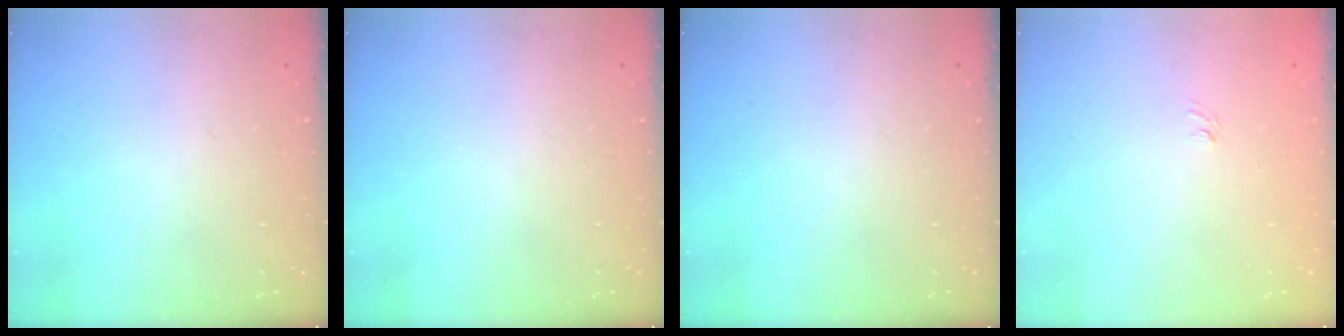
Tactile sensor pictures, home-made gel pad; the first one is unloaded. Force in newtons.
{"total": 0.0}
{"total": 0.0}
{"total": 3.8, "press": 3.7, "slide": 1.0}